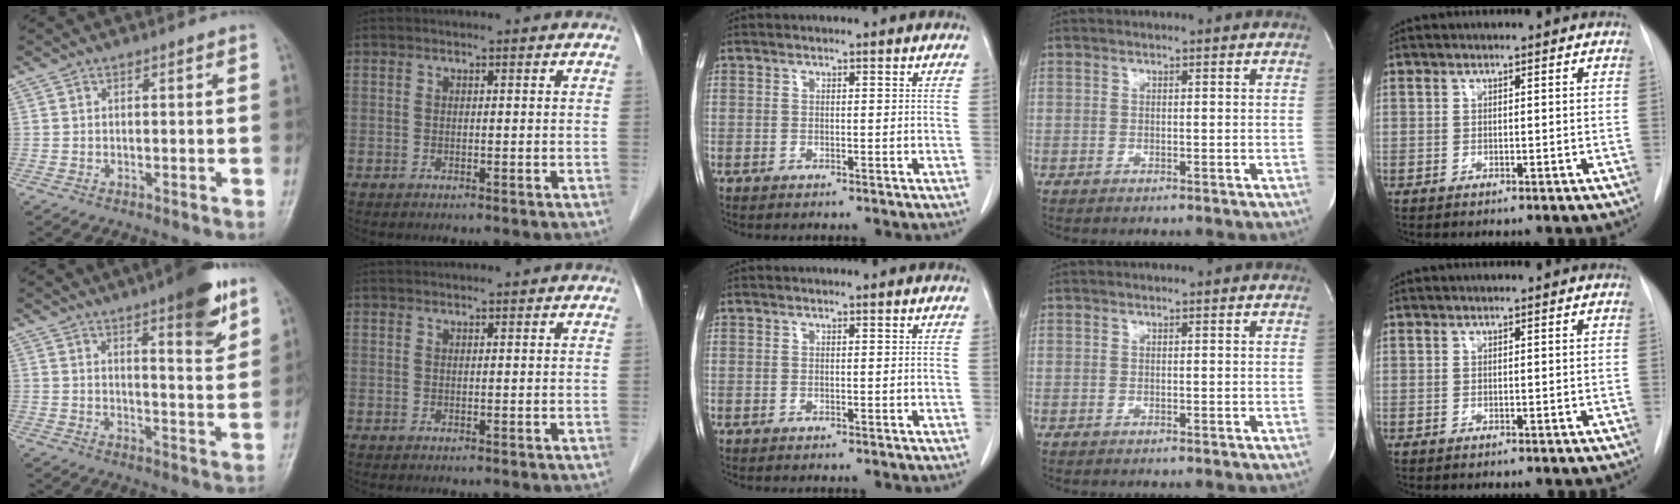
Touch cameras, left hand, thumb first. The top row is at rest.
{"thumb": {"total": 12.3, "force": [7.2, 2.9, 9.5], "torque": [-0.109, -0.038, 0.096]}, "index": {"total": 3.1, "force": [3.0, 0.1, 0.8], "torque": [-0.008, 0.032, 0.045]}}